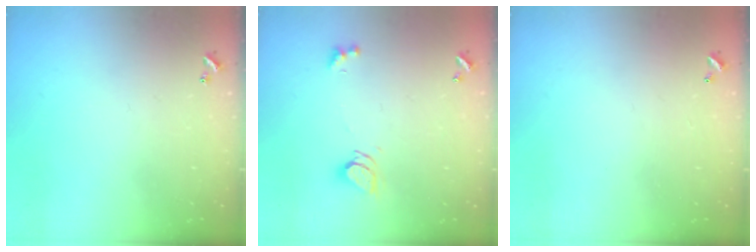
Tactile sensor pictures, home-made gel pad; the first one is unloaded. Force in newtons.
{"total": 3.6, "press": 3.6, "slide": 0.4}
{"total": 2.8, "press": 2.8, "slide": 0.1}